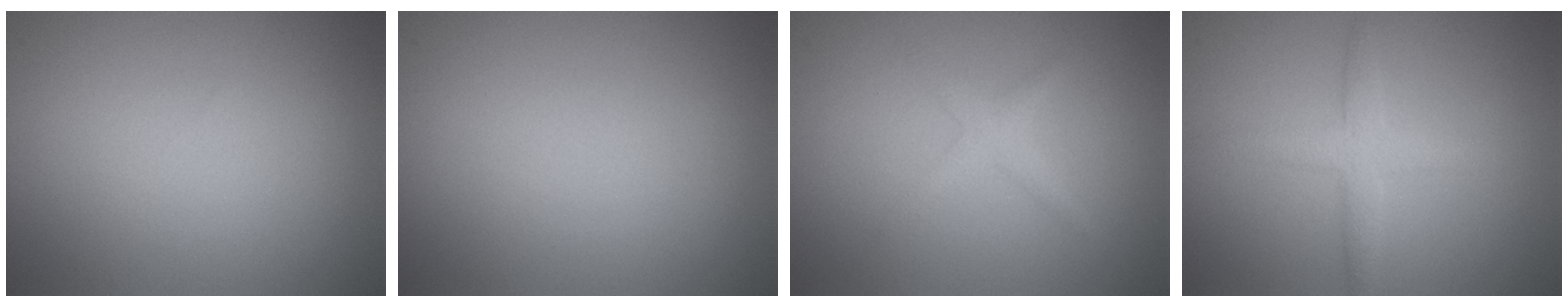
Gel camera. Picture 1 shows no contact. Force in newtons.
{"total": 0.0}
{"total": 1.4, "press": 1.4, "slide": 0.1}
{"total": 2.7, "press": 2.7, "slide": 0.0}